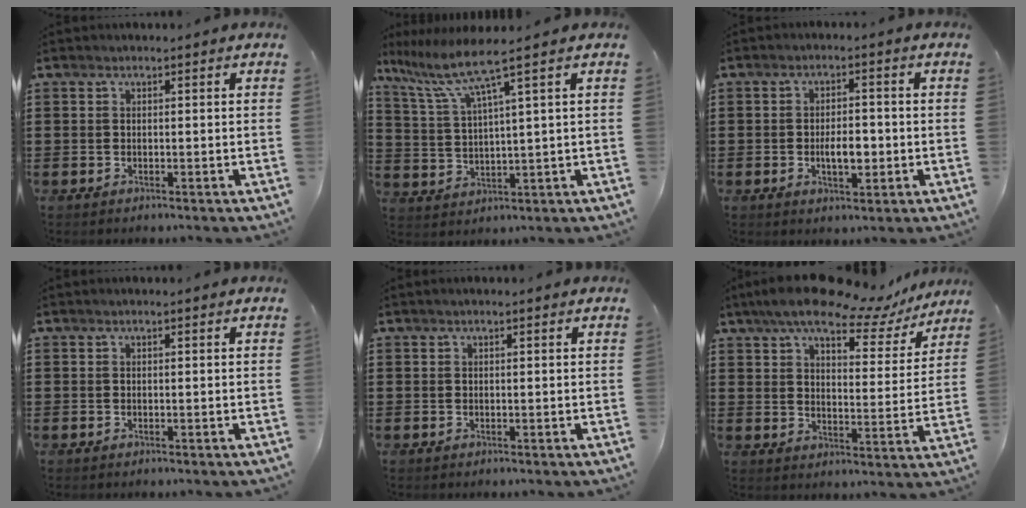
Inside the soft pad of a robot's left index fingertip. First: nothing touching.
{"total": 7.0, "force": [4.7, -0.4, 5.1], "torque": [-0.127, -0.024, 0.075]}
{"total": 4.4, "force": [-0.9, 2.1, 3.8], "torque": [-0.052, -0.001, -0.020]}
{"total": 0.0}
{"total": 0.7, "force": [0.4, 0.0, 0.5], "torque": [-0.010, 0.001, 0.008]}
{"total": 10.9, "force": [9.0, 2.5, 5.7], "torque": [-0.114, -0.042, 0.150]}